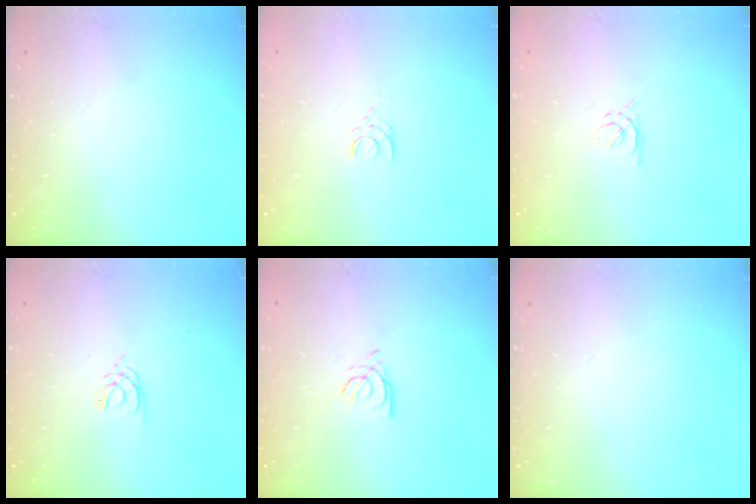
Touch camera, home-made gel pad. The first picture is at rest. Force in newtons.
{"total": 2.4, "press": 2.4, "slide": 0.2}
{"total": 1.4, "press": 1.3, "slide": 0.5}
{"total": 2.1, "press": 2.1, "slide": 0.3}
{"total": 4.0, "press": 4.0, "slide": 0.1}
{"total": 0.0}